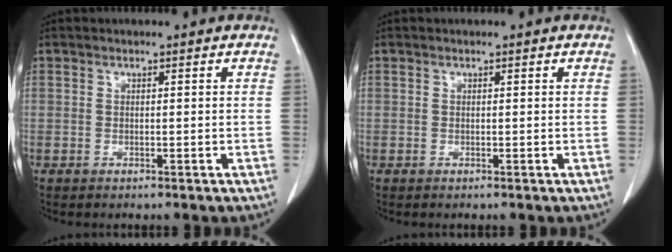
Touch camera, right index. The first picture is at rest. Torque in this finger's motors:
{"motor_torque": [-0.05, 0.04, 0.02, 0.01]}